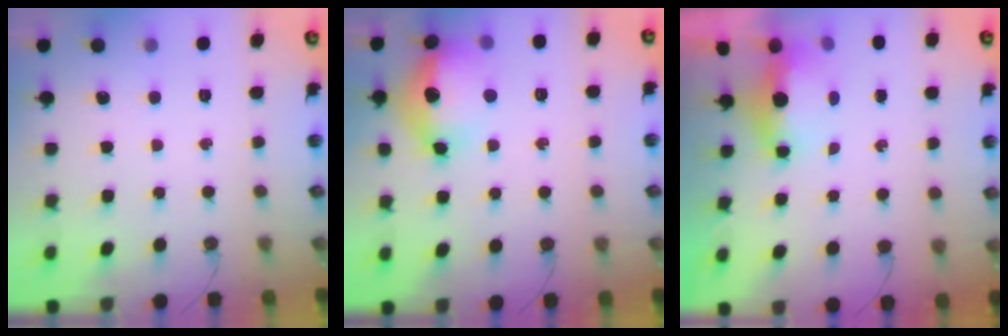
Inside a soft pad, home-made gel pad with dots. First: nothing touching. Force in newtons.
{"total": 16.5, "press": 16.4, "slide": 1.5}
{"total": 9.6, "press": 6.1, "slide": 7.4}